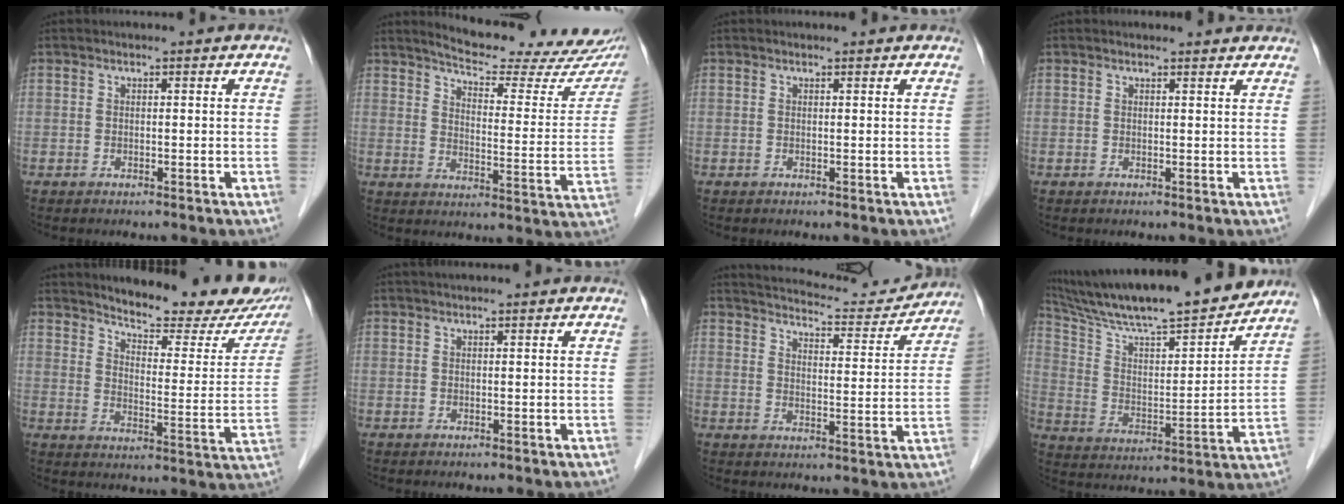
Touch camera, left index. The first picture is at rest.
{"total": 20.7, "force": [18.6, 3.6, 8.2], "torque": [-0.103, -0.058, 0.220]}
{"total": 1.0, "force": [1.0, 0.1, 0.1], "torque": [-0.010, 0.005, 0.011]}
{"total": 2.6, "force": [2.5, 0.5, 0.2], "torque": [-0.009, 0.003, 0.023]}
{"total": 19.7, "force": [17.8, 4.3, 7.5], "torque": [-0.086, -0.051, 0.213]}
{"total": 2.0, "force": [1.7, 0.1, 1.0], "torque": [-0.007, 0.025, 0.027]}
{"total": 13.7, "force": [13.2, 2.1, 3.1], "torque": [-0.042, -0.004, 0.169]}
{"total": 21.4, "force": [18.6, 1.7, 10.4], "torque": [-0.182, 0.004, 0.301]}